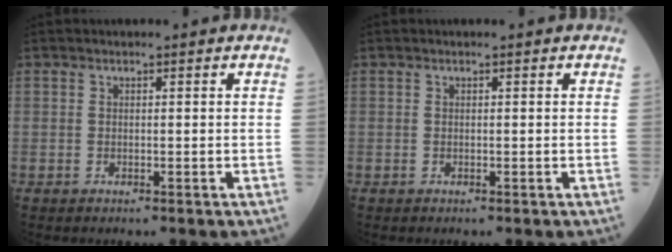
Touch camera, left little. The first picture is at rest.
{"total": 0.0}